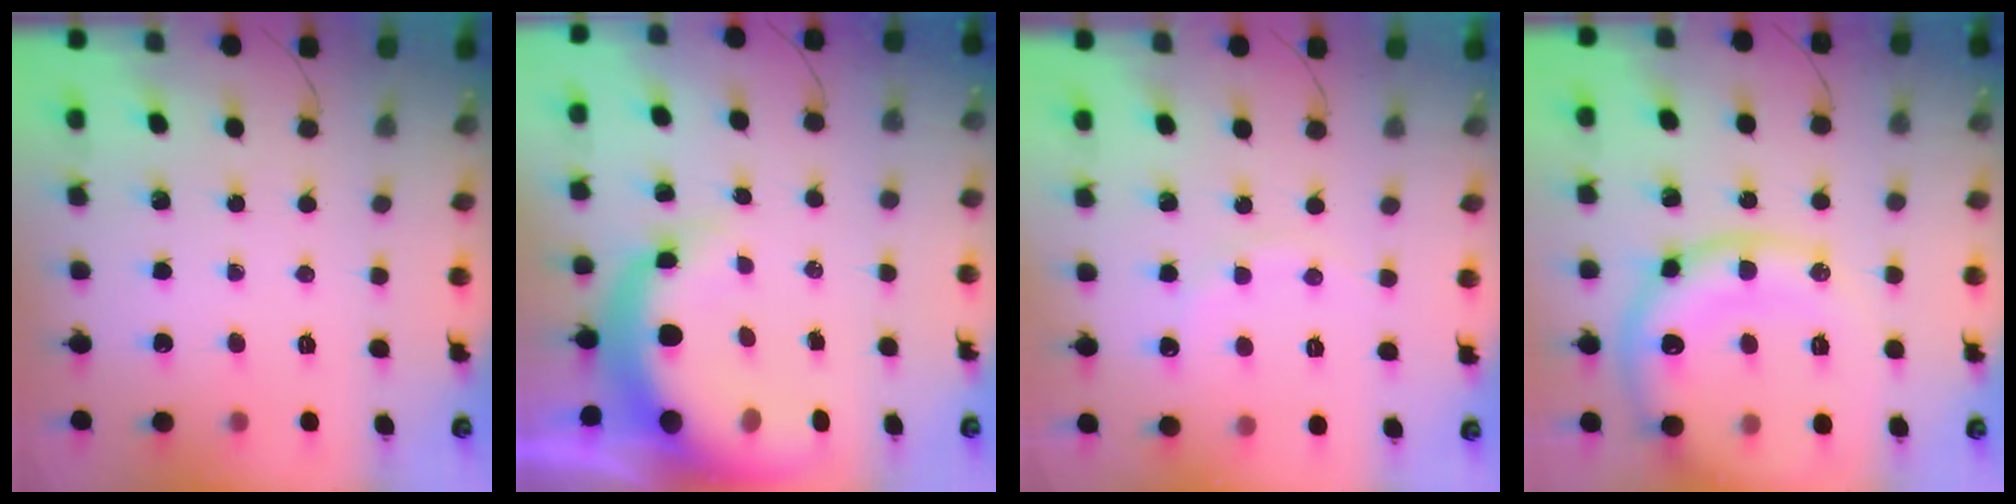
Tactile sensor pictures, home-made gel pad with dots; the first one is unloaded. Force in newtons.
{"total": 12.7, "press": 12.5, "slide": 2.6}
{"total": 7.6, "press": 7.4, "slide": 1.7}
{"total": 16.5, "press": 16.3, "slide": 2.4}